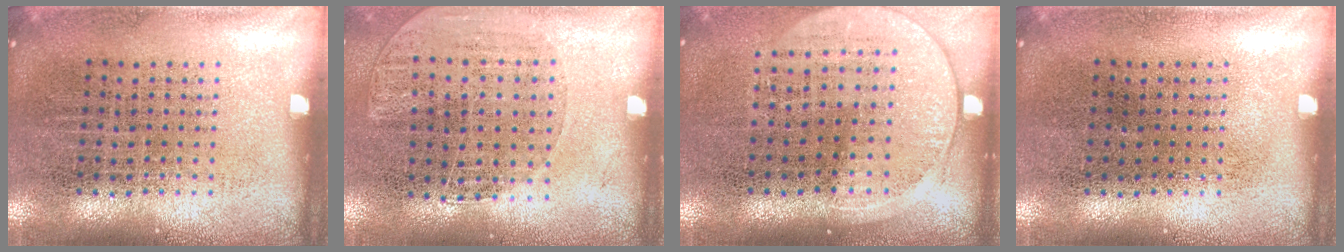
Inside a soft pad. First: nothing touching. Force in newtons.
{"total": 1.1, "press": 0.9, "slide": 0.6}
{"total": 1.5, "press": 1.4, "slide": 0.6}
{"total": 0.0}